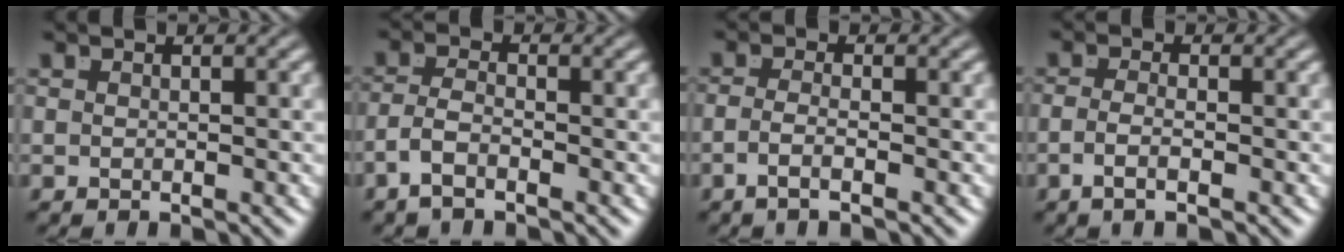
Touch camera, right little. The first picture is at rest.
{"total": 2.8, "force": [-1.6, 1.3, 1.8], "torque": [-0.046, -0.016, -0.024]}
{"total": 2.2, "force": [-1.5, -0.4, 1.7], "torque": [-0.038, -0.015, -0.018]}
{"total": 2.2, "force": [-1.3, -0.3, 1.7], "torque": [-0.038, -0.012, -0.017]}